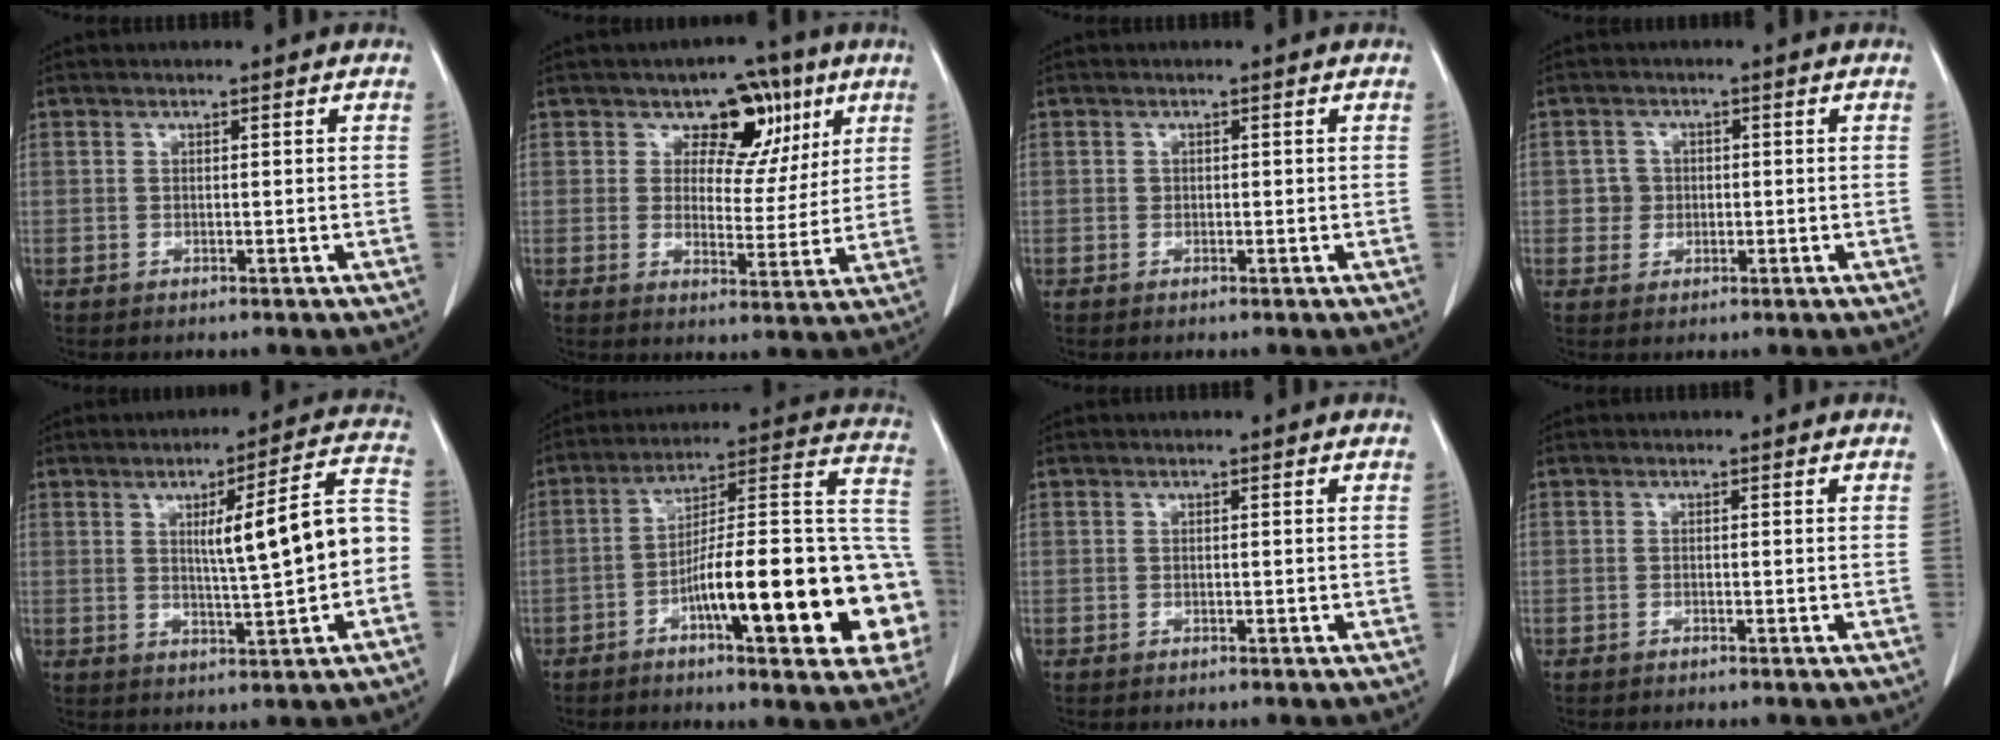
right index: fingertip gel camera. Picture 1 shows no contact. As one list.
[{"total": 8.4, "force": [4.4, 5.6, 4.4], "torque": [-0.038, 0.008, 0.063]}, {"total": 0.6, "force": [0.1, 0.6, 0.2], "torque": [0.002, 0.002, 0.001]}, {"total": 2.8, "force": [0.1, 2.8, 0.4], "torque": [0.004, 0.006, 0.002]}, {"total": 11.3, "force": [-0.1, 1.1, 11.2], "torque": [-0.151, 0.028, 0.004]}, {"total": 24.2, "force": [-7.4, 4.5, 22.6], "torque": [-0.237, 0.028, -0.101]}, {"total": 0.0}, {"total": 0.0}]